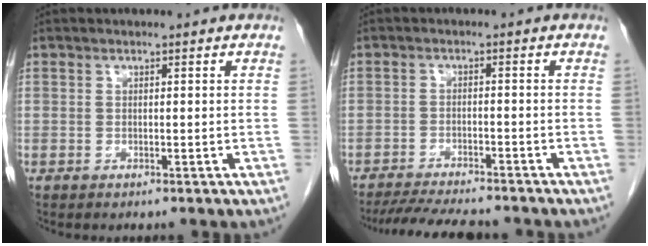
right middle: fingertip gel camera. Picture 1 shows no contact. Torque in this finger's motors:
{"motor_torque": [0.08, -0.07, 0.02, 0.04]}